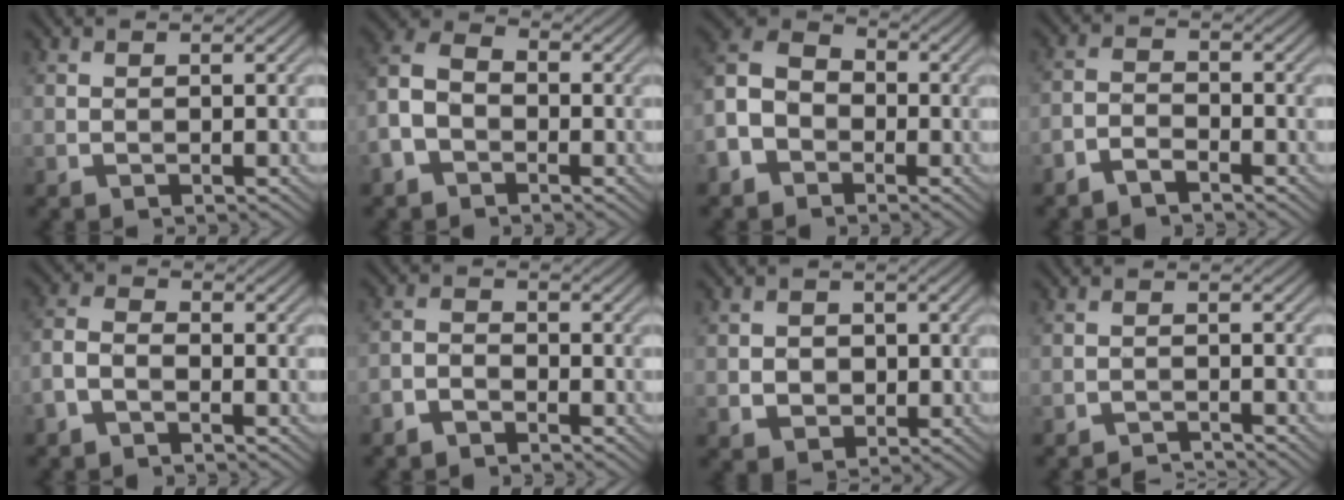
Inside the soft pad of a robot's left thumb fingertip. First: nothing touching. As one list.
[{"total": 5.6, "force": [-2.5, 3.9, 3.2], "torque": [-0.082, 0.005, -0.064]}, {"total": 7.4, "force": [-3.5, 5.3, 3.7], "torque": [-0.099, -0.004, -0.085]}, {"total": 2.9, "force": [-2.5, 0.7, 1.3], "torque": [-0.029, 0.000, -0.060]}, {"total": 3.3, "force": [-2.2, 1.4, 1.9], "torque": [-0.043, 0.002, -0.059]}, {"total": 2.5, "force": [-2.2, 0.9, 0.9], "torque": [-0.017, 0.002, -0.053]}, {"total": 2.9, "force": [-0.3, 2.6, 1.2], "torque": [-0.021, -0.006, -0.012]}, {"total": 1.9, "force": [-1.9, 0.1, 0.3], "torque": [-0.001, 0.003, -0.038]}]